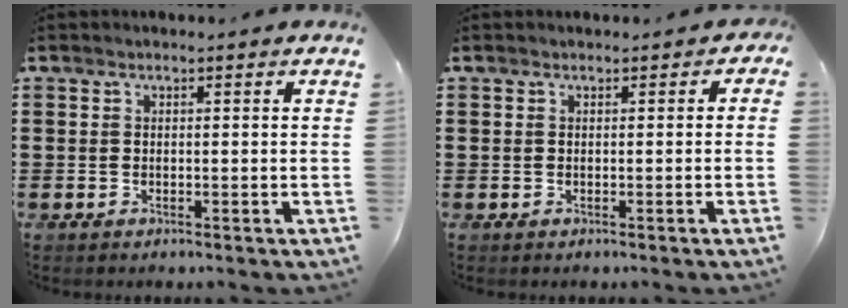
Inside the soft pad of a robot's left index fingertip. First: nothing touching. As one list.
[{"total": 1.1, "force": [-0.3, 1.1, 0.2], "torque": [-0.006, 0.005, -0.008]}]